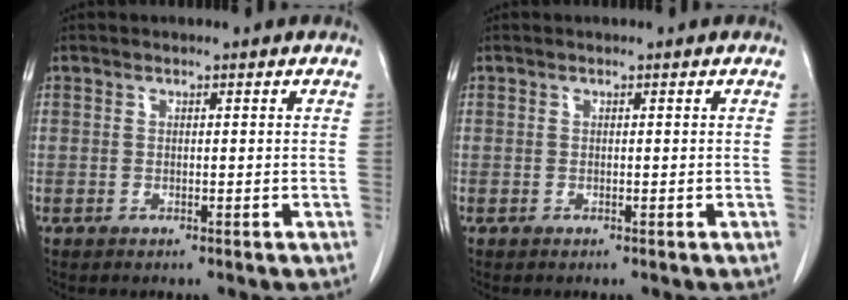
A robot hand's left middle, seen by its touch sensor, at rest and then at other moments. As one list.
[{"total": 0.0}]